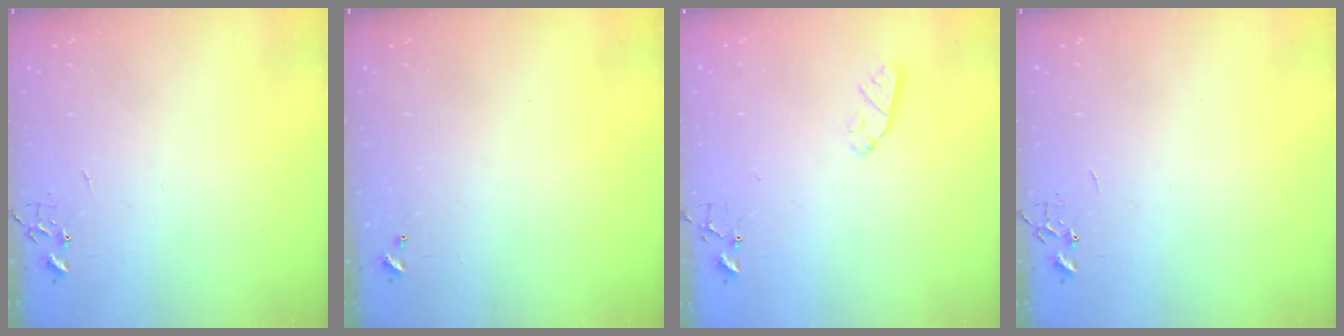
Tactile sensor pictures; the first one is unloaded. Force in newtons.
{"total": 0.0}
{"total": 5.4, "press": 5.4, "slide": 0.4}
{"total": 0.0}